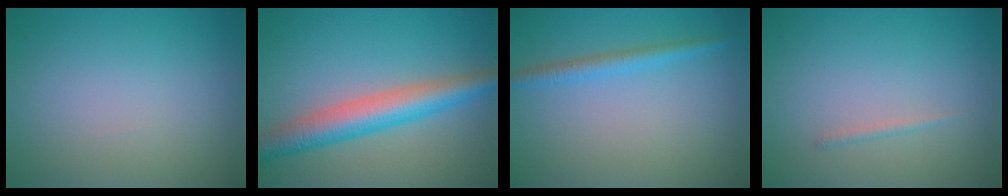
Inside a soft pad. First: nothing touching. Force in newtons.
{"total": 5.7, "press": 5.7, "slide": 0.1}
{"total": 1.9, "press": 1.9, "slide": 0.1}
{"total": 0.6, "press": 0.6, "slide": 0.1}